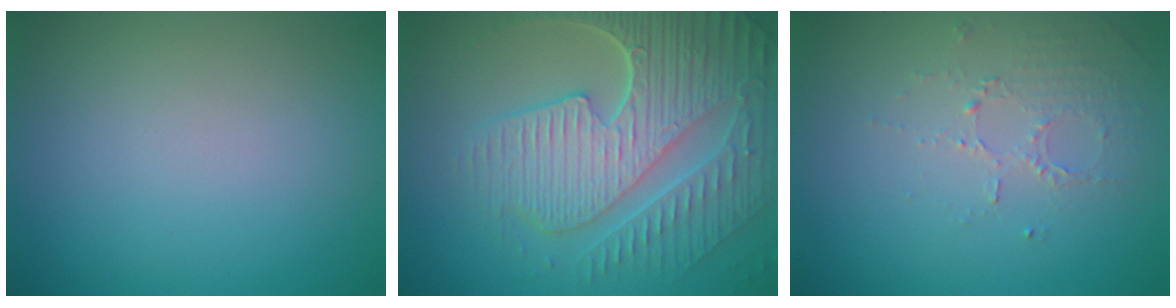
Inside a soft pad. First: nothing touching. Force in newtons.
{"total": 9.4, "press": 6.4, "slide": 6.9}
{"total": 1.6, "press": 1.0, "slide": 1.3}